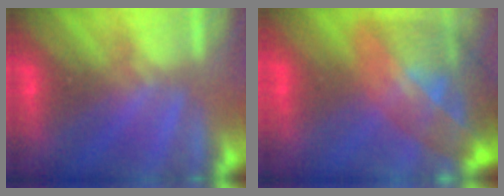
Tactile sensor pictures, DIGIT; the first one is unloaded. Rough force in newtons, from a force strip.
{"total": 7.3}